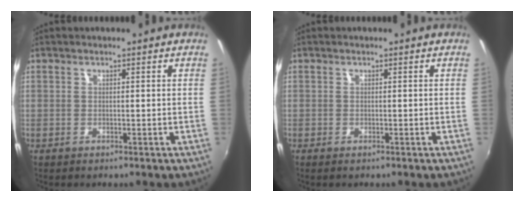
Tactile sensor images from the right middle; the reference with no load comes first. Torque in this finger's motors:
{"motor_torque": [1.05, -1.09, 0.23, 0.07]}